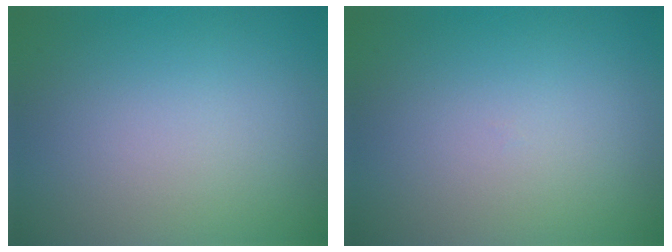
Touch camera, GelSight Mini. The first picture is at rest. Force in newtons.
{"total": 0.0}